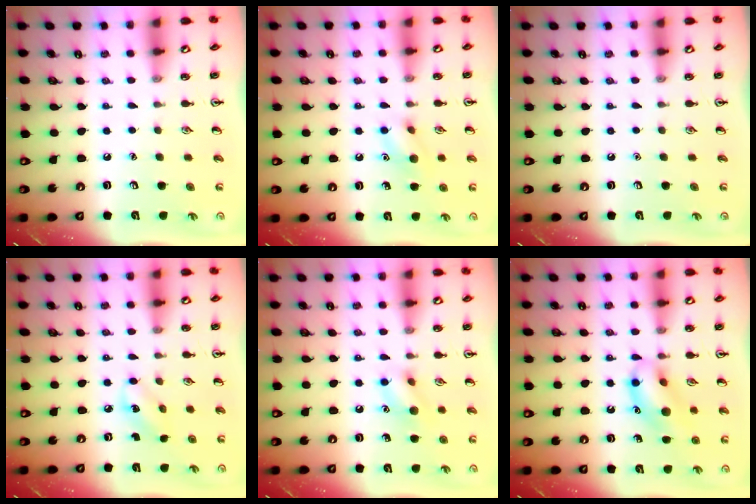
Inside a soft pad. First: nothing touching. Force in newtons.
{"total": 8.5, "press": 8.4, "slide": 1.1}
{"total": 0.0}
{"total": 3.6, "press": 3.4, "slide": 1.1}
{"total": 9.5, "press": 9.4, "slide": 0.8}
{"total": 12.8, "press": 12.7, "slide": 1.3}